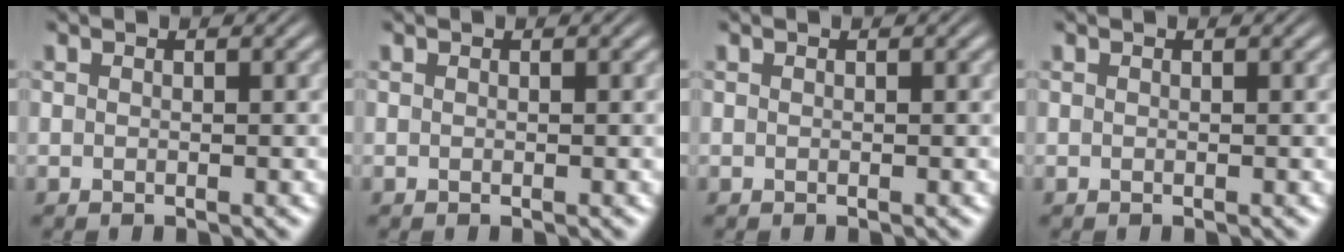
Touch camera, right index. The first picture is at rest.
{"total": 0.0}
{"total": 0.0}
{"total": 0.0}